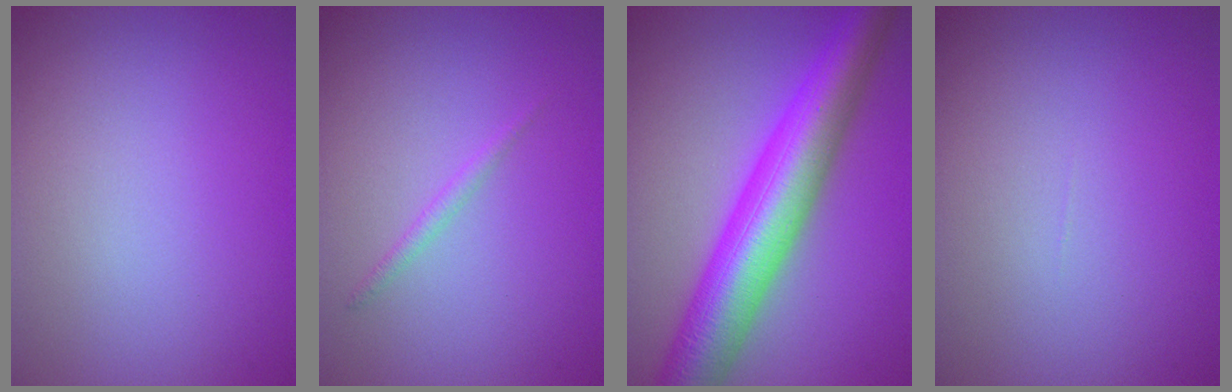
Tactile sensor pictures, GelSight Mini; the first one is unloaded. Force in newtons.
{"total": 0.9, "press": 0.9, "slide": 0.1}
{"total": 10.0, "press": 10.0, "slide": 0.3}
{"total": 0.0}